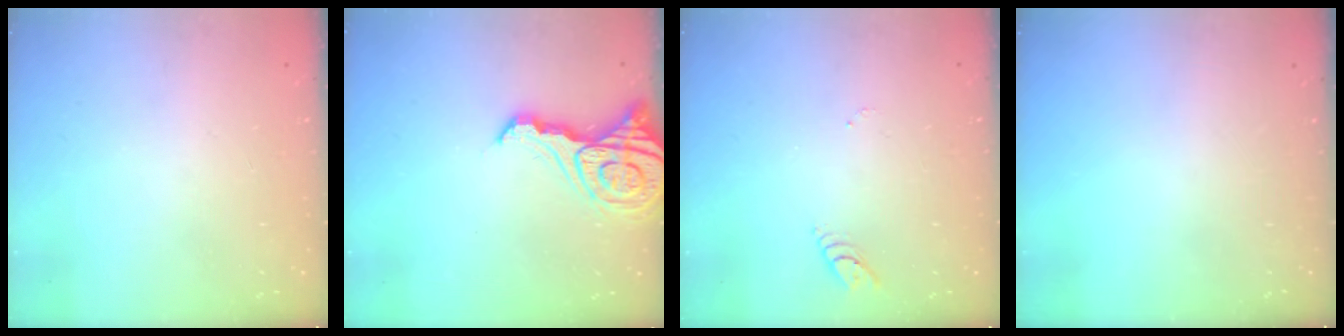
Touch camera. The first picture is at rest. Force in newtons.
{"total": 12.8, "press": 12.7, "slide": 1.2}
{"total": 2.7, "press": 2.7, "slide": 0.2}
{"total": 0.0}